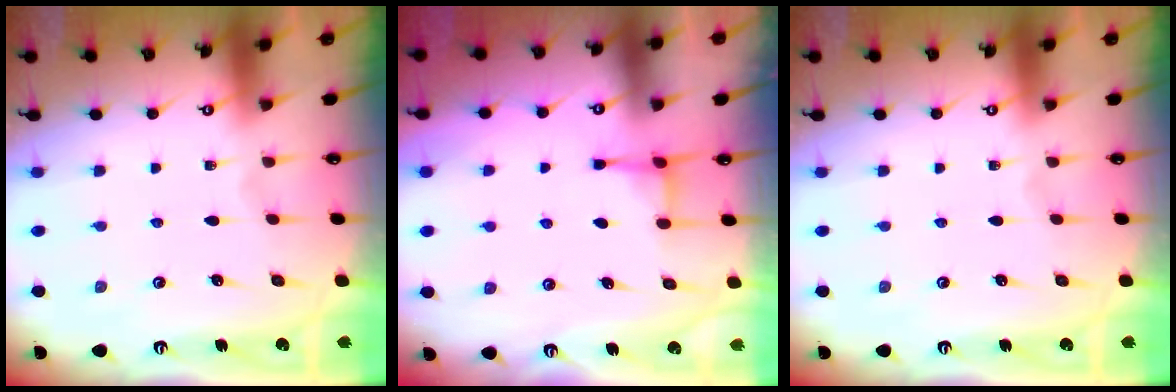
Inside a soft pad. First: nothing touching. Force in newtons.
{"total": 3.2, "press": 3.2, "slide": 0.5}
{"total": 0.0}